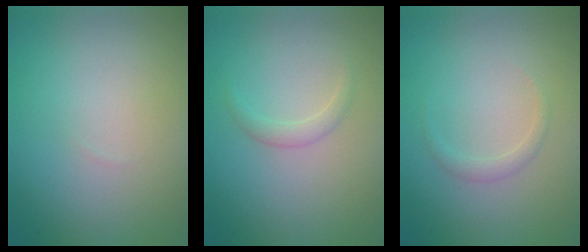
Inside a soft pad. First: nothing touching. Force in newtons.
{"total": 1.2, "press": 1.2, "slide": 0.1}
{"total": 1.0, "press": 1.0, "slide": 0.0}